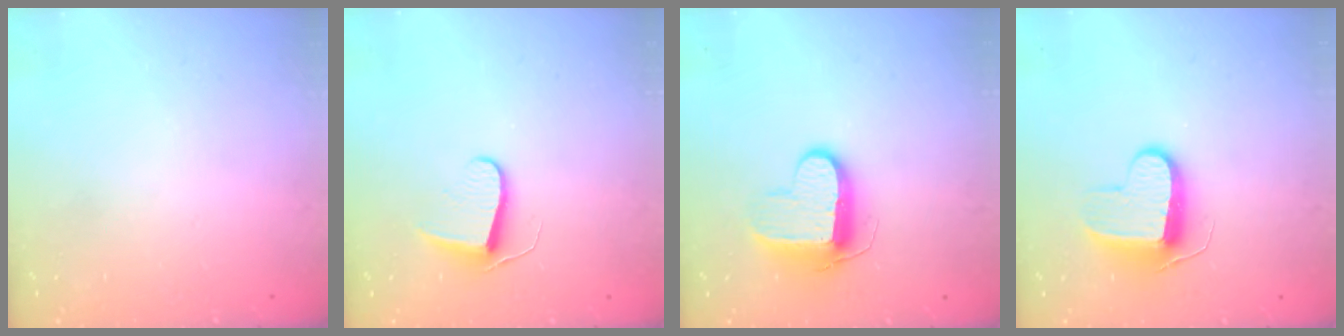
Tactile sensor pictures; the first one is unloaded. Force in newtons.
{"total": 7.0, "press": 7.0, "slide": 0.6}
{"total": 10.4, "press": 10.4, "slide": 0.5}
{"total": 9.9, "press": 9.9, "slide": 0.2}